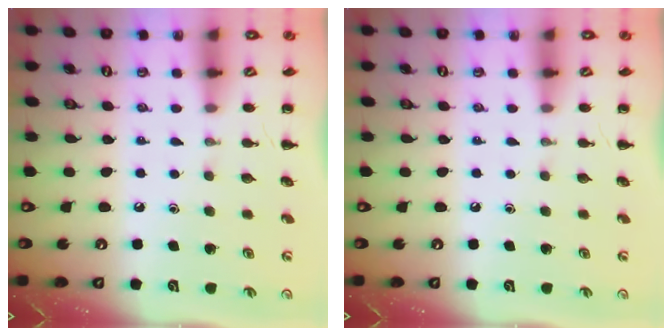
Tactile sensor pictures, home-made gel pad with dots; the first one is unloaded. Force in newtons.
{"total": 0.0}